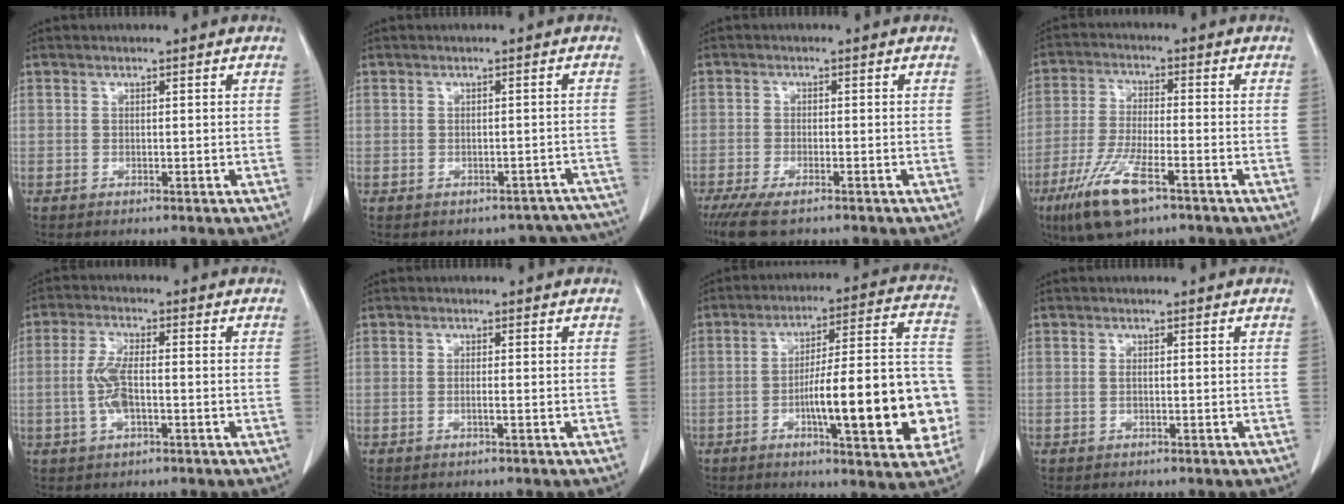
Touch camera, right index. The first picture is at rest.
{"total": 7.3, "force": [-6.2, 3.9, 0.3], "torque": [0.020, 0.038, -0.057]}
{"total": 6.2, "force": [-4.5, 1.6, 3.9], "torque": [-0.062, -0.014, -0.069]}
{"total": 10.6, "force": [-6.1, 2.2, 8.4], "torque": [-0.172, -0.024, -0.107]}
{"total": 5.5, "force": [-1.0, 1.7, 5.1], "torque": [-0.117, 0.003, -0.020]}
{"total": 0.8, "force": [-0.3, -0.2, 0.7], "torque": [-0.013, 0.000, -0.005]}
{"total": 20.0, "force": [-4.9, 3.5, 19.1], "torque": [-0.220, 0.032, -0.062]}
{"total": 0.6, "force": [0.0, 0.1, 0.6], "torque": [-0.014, -0.001, 0.000]}